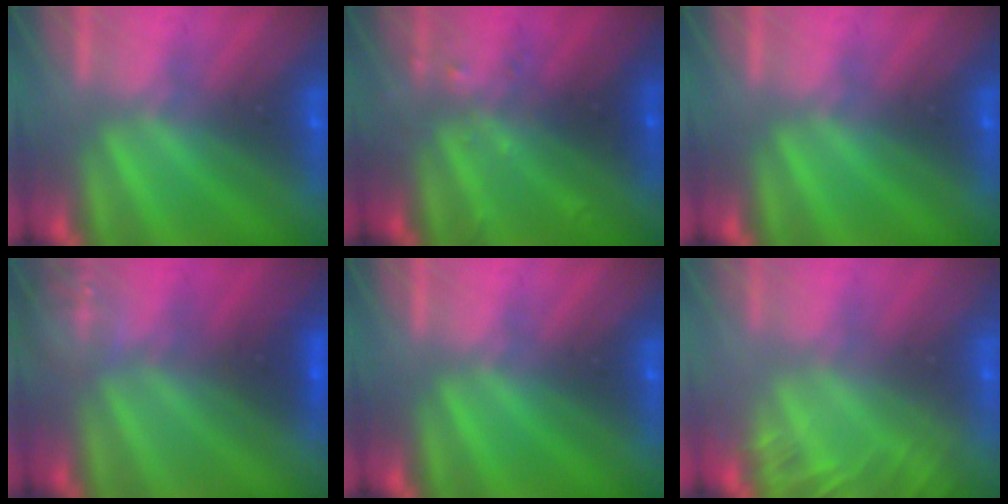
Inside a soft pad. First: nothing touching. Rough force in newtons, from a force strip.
{"total": 2.4}
{"total": 0.0}
{"total": 3.0}
{"total": 0.0}
{"total": 7.1}